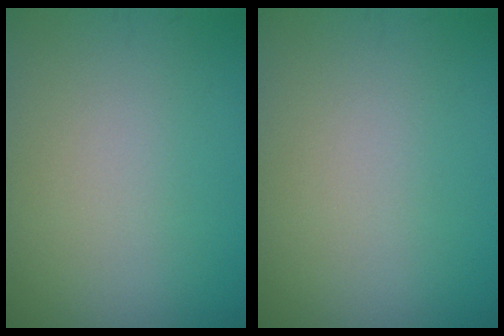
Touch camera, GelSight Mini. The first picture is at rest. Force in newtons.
{"total": 0.0}